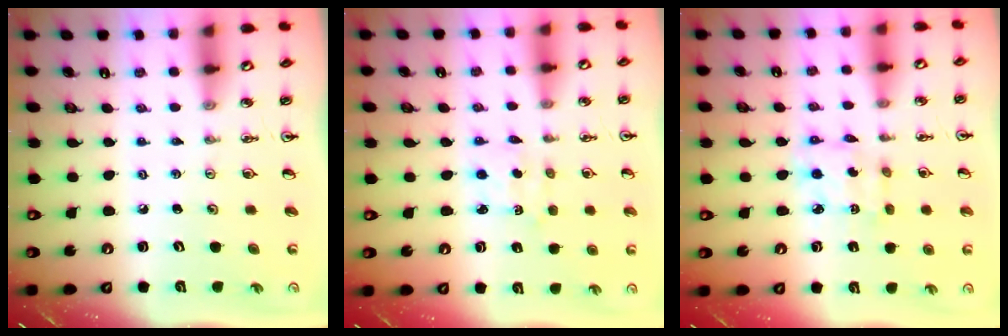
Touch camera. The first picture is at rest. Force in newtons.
{"total": 1.8, "press": 1.8, "slide": 0.2}
{"total": 3.9, "press": 3.9, "slide": 0.2}